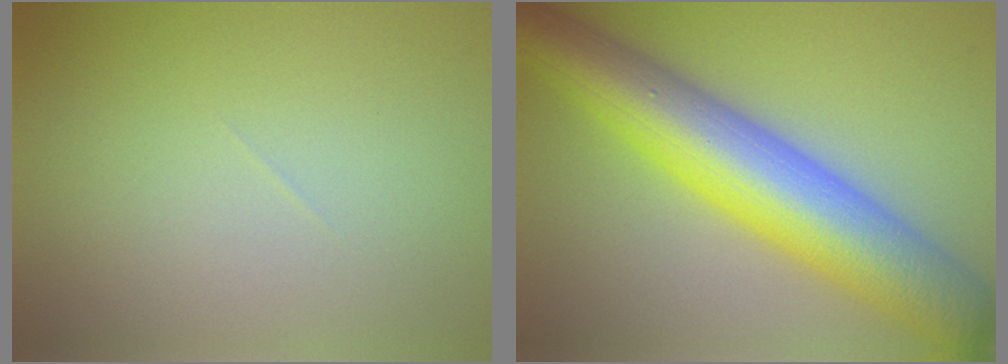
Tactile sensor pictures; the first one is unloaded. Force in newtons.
{"total": 11.8, "press": 11.7, "slide": 0.2}